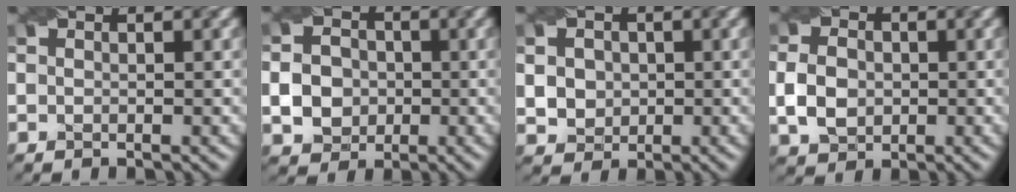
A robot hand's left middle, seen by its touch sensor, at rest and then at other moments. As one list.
[{"total": 4.3, "force": [-0.8, 3.8, 1.8], "torque": [-0.029, -0.001, -0.025]}, {"total": 4.6, "force": [0.7, 4.1, 2.1], "torque": [-0.048, 0.017, 0.008]}, {"total": 3.8, "force": [-0.6, 3.1, 2.2], "torque": [-0.049, -0.001, -0.014]}]